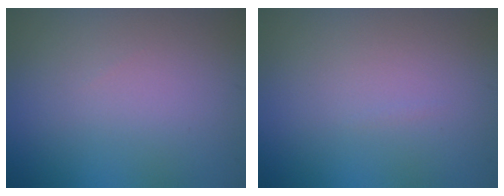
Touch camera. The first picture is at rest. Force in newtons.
{"total": 0.0}